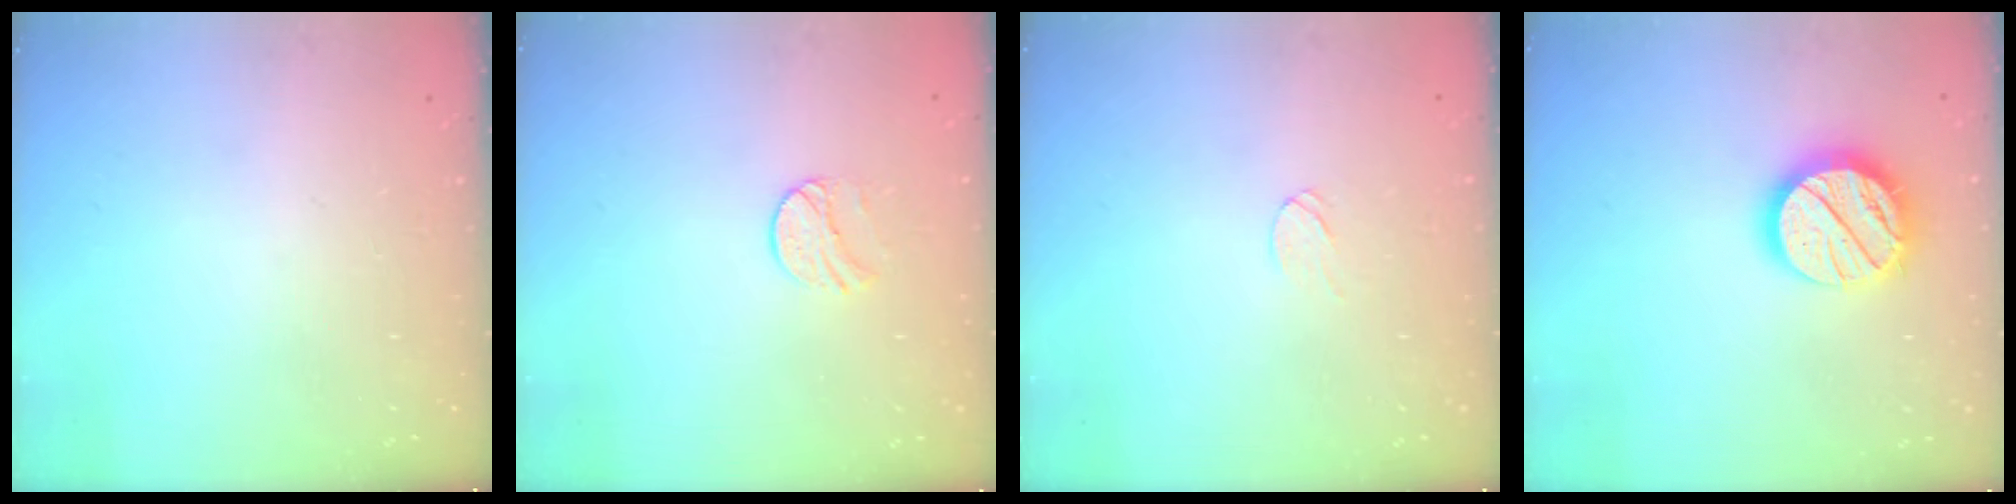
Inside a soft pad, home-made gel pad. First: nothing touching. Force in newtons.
{"total": 8.3, "press": 8.2, "slide": 0.7}
{"total": 4.0, "press": 4.0, "slide": 0.4}
{"total": 16.9, "press": 16.9, "slide": 1.3}